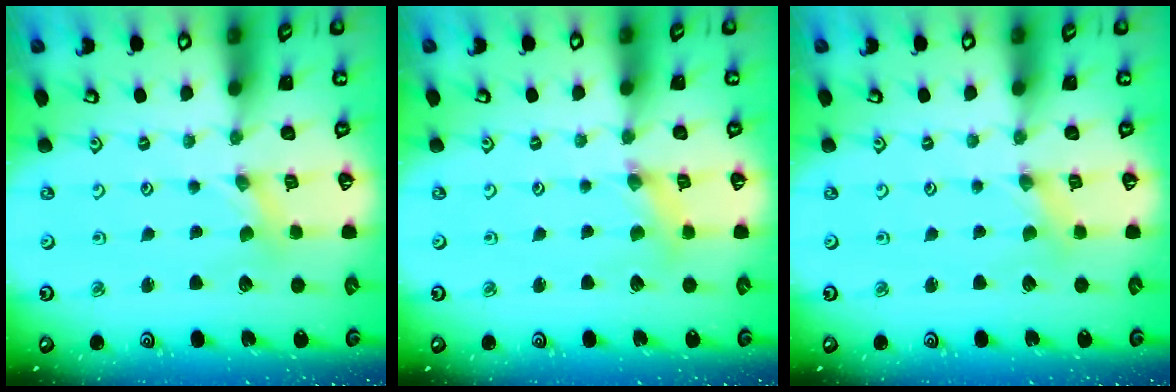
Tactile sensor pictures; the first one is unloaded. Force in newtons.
{"total": 2.5, "press": 2.4, "slide": 0.3}
{"total": 0.0}